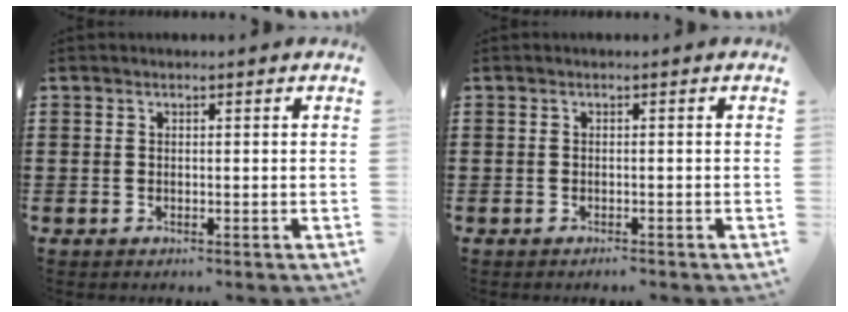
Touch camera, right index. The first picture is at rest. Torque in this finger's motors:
{"motor_torque": [-1.12, 1.01, -1.05, -0.21]}